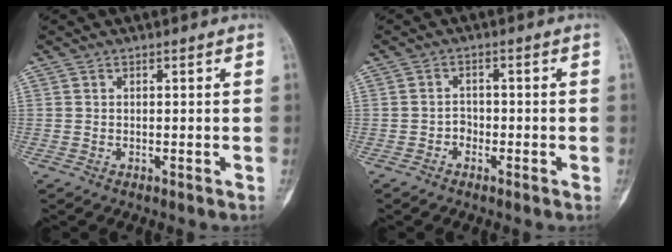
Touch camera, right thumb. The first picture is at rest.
{"total": 1.8, "force": [-1.0, 1.4, 0.6], "torque": [-0.001, 0.008, -0.023]}